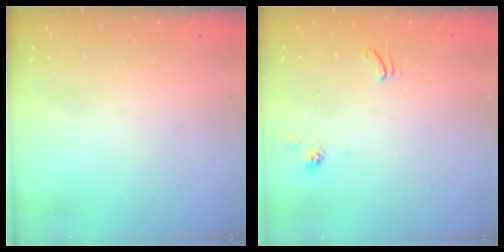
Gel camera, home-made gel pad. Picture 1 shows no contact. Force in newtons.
{"total": 1.7, "press": 1.6, "slide": 0.6}